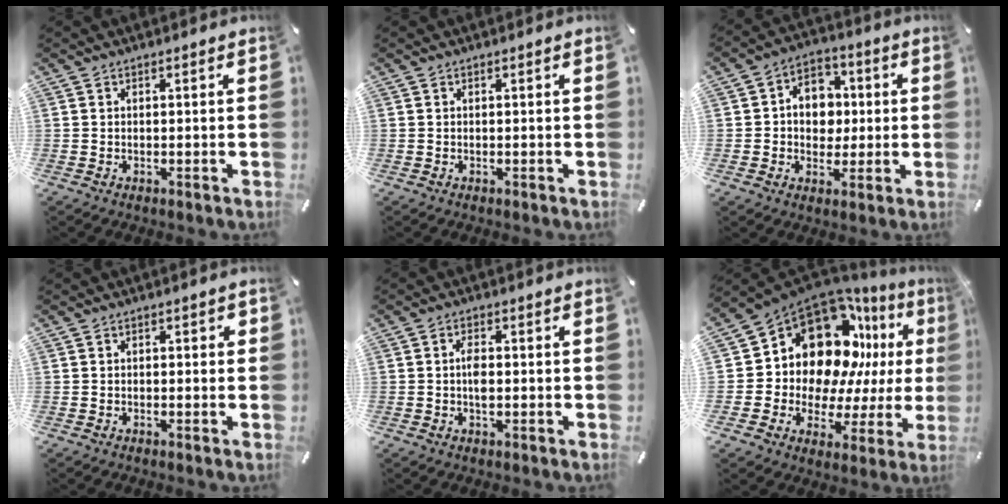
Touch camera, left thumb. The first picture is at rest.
{"total": 0.0}
{"total": 9.2, "force": [0.0, 8.0, 4.5], "torque": [-0.065, 0.013, 0.003]}
{"total": 1.1, "force": [-0.4, 0.7, 0.7], "torque": [-0.013, 0.005, -0.010]}
{"total": 3.2, "force": [-0.2, 1.6, 2.7], "torque": [-0.059, 0.000, -0.007]}
{"total": 18.0, "force": [8.8, 12.4, 9.6], "torque": [-0.160, -0.092, 0.161]}